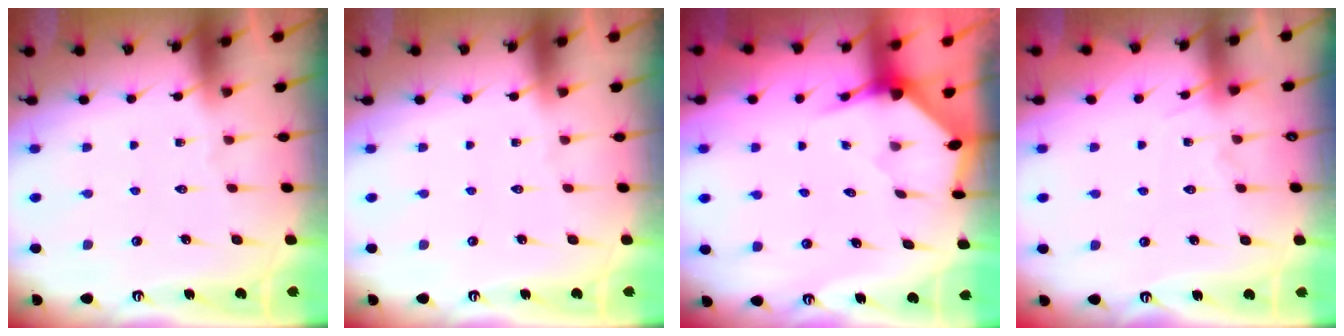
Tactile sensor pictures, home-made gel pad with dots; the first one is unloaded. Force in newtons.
{"total": 0.0}
{"total": 3.3, "press": 3.3, "slide": 0.3}
{"total": 4.8, "press": 4.8, "slide": 0.5}